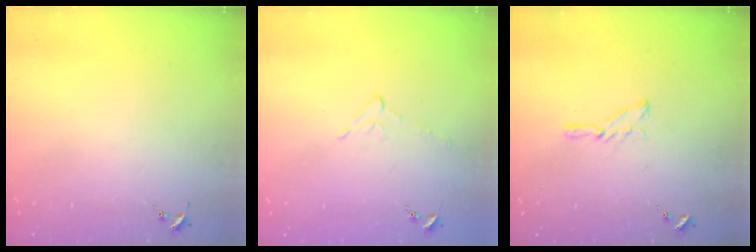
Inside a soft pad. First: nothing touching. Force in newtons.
{"total": 4.7, "press": 4.7, "slide": 0.5}
{"total": 6.4, "press": 6.3, "slide": 0.6}